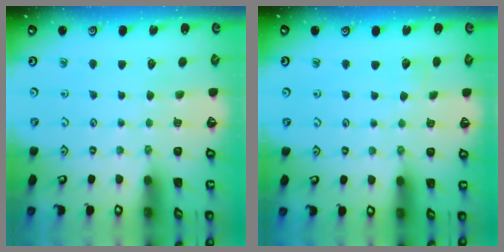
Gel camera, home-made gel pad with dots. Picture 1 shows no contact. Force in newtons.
{"total": 3.4, "press": 3.4, "slide": 0.3}